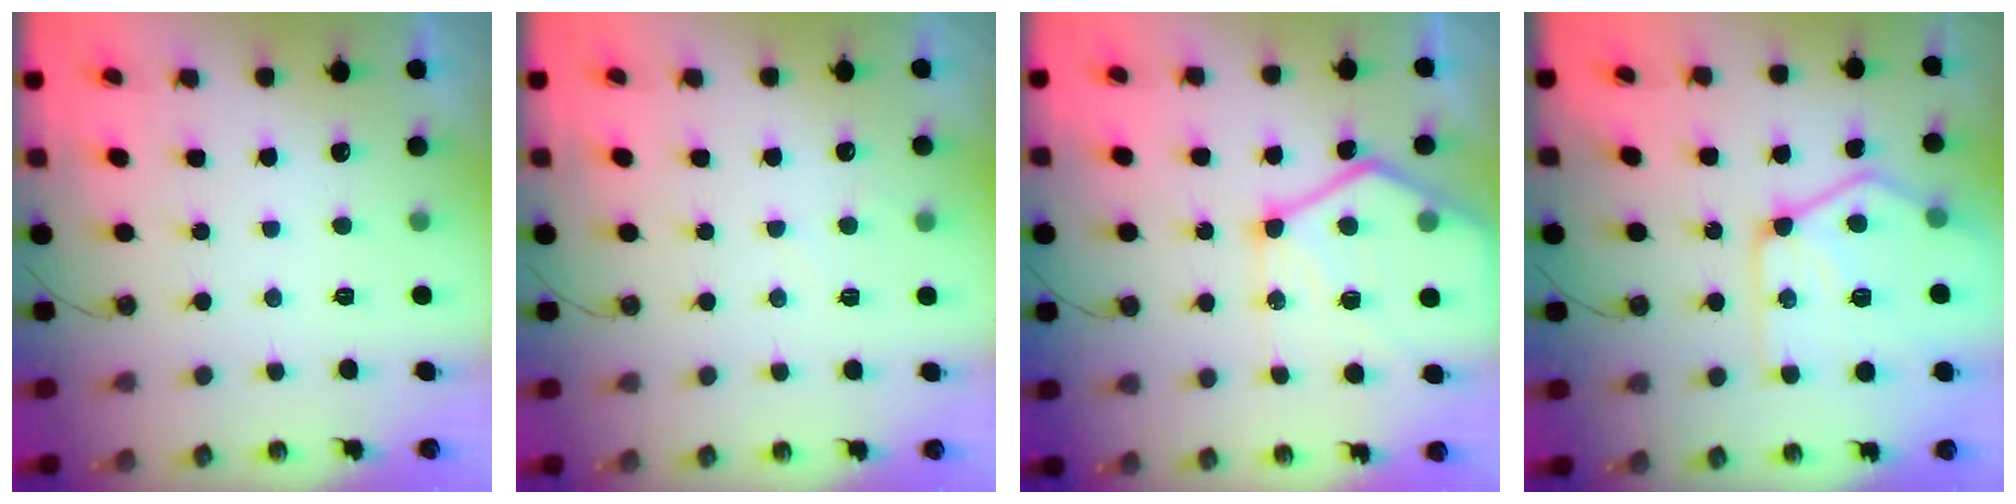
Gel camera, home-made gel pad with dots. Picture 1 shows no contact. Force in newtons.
{"total": 2.9, "press": 2.9, "slide": 0.3}
{"total": 19.1, "press": 19.0, "slide": 2.2}
{"total": 17.3, "press": 17.2, "slide": 1.5}